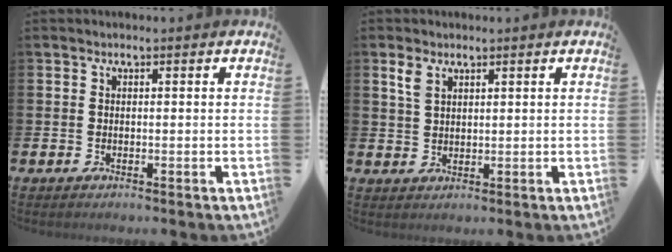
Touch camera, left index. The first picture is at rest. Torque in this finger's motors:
{"motor_torque": [0.16, -0.12, -0.16, -0.08]}